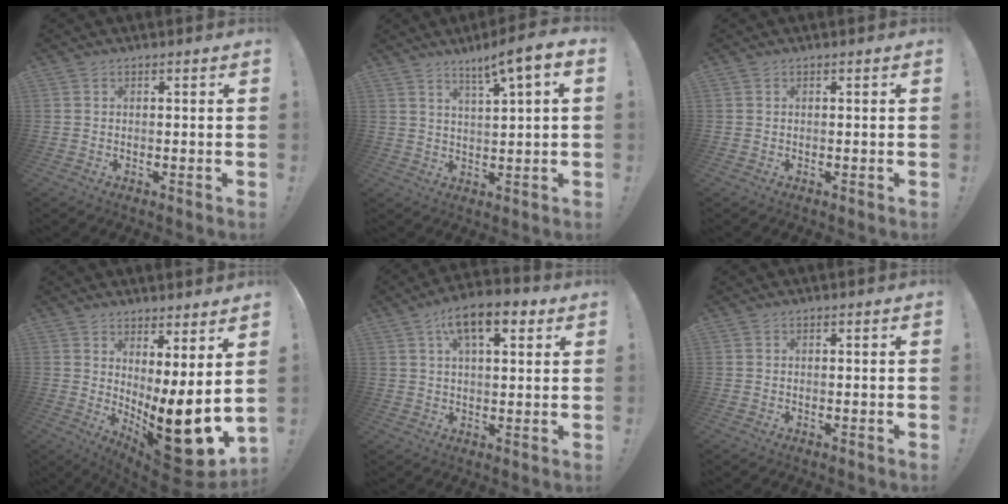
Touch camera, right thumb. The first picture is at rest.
{"total": 7.5, "force": [4.4, 0.3, 6.0], "torque": [-0.091, -0.029, 0.068]}
{"total": 0.0}
{"total": 15.7, "force": [-2.3, 4.0, 15.1], "torque": [-0.192, -0.031, -0.026]}
{"total": 11.0, "force": [5.2, 4.9, 8.4], "torque": [-0.120, -0.014, 0.086]}
{"total": 0.0}